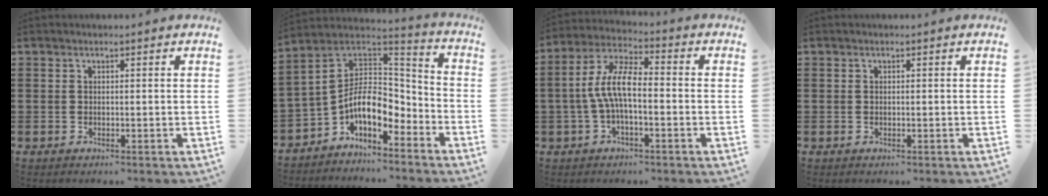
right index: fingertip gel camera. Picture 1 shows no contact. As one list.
[{"total": 8.7, "force": [-3.8, 4.7, 6.2], "torque": [-0.146, -0.010, -0.081]}, {"total": 8.2, "force": [-1.2, 2.7, 7.6], "torque": [-0.176, -0.008, -0.029]}, {"total": 0.0}]